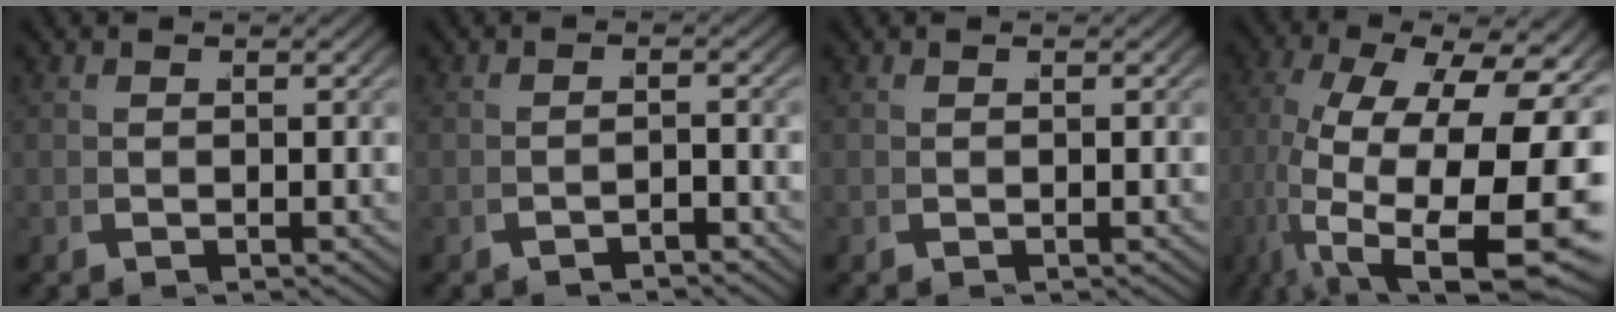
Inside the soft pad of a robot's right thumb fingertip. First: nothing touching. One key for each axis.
{"total": 1.4, "fx": -1.4, "fy": 0.0, "fz": 0.0, "tx": 0.001, "ty": 0.004, "tz": -0.024}
{"total": 0.0}
{"total": 19.3, "fx": -1.5, "fy": 11.1, "fz": 15.8, "tx": -0.319, "ty": -0.084, "tz": 0.039}